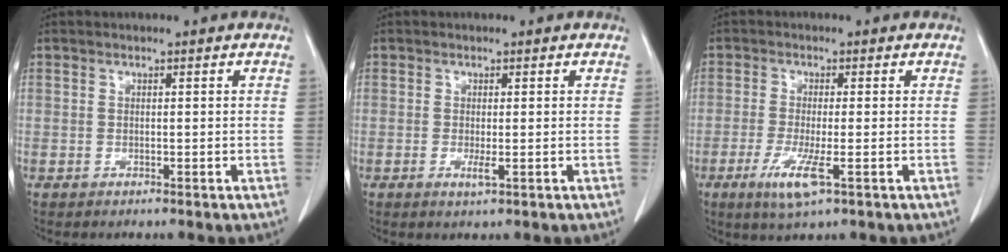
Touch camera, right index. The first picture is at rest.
{"total": 2.1, "force": [-0.5, 0.7, 1.9], "torque": [-0.036, -0.004, -0.005]}
{"total": 6.2, "force": [-2.7, 1.0, 5.6], "torque": [-0.114, -0.016, -0.044]}